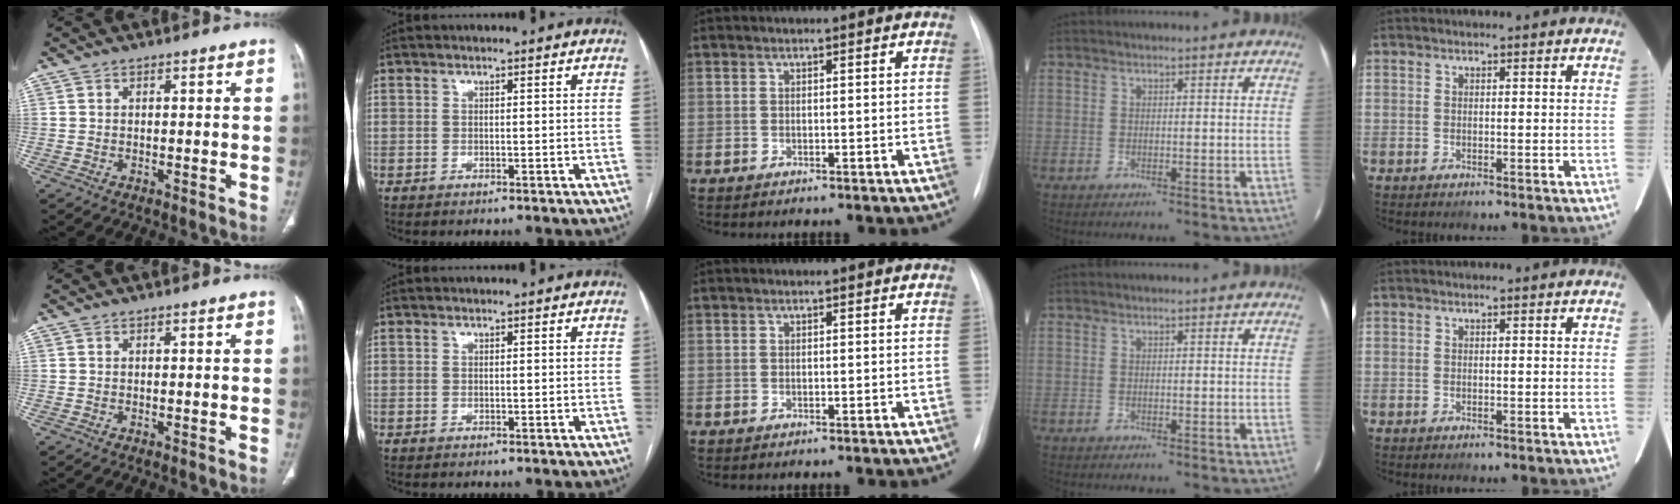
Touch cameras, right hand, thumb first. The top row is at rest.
{}